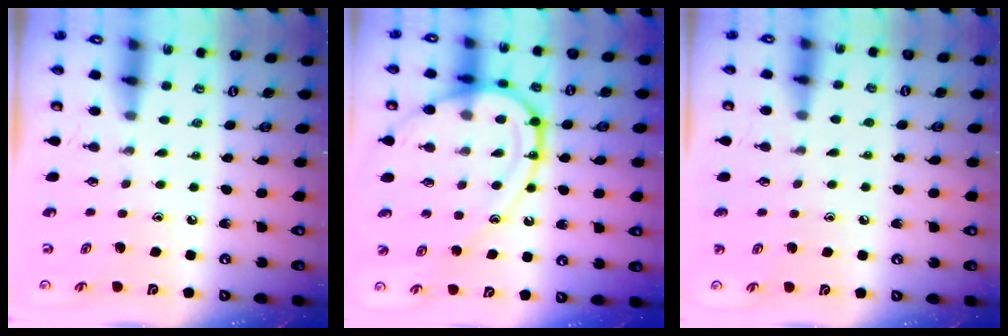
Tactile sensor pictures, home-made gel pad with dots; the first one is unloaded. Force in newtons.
{"total": 14.7, "press": 14.7, "slide": 1.4}
{"total": 2.4, "press": 2.4, "slide": 0.2}